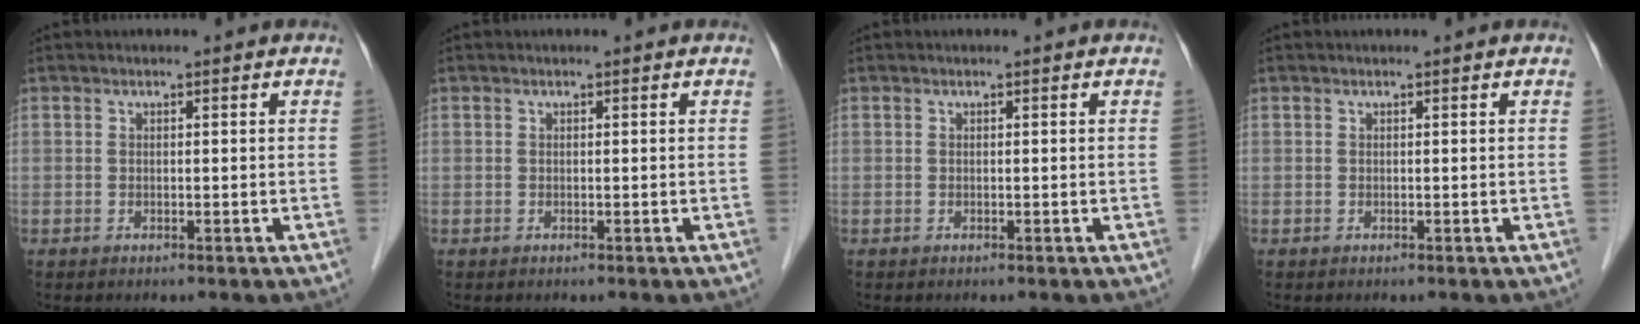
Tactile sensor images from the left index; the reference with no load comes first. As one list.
[{"total": 0.0}, {"total": 0.0}, {"total": 0.0}]